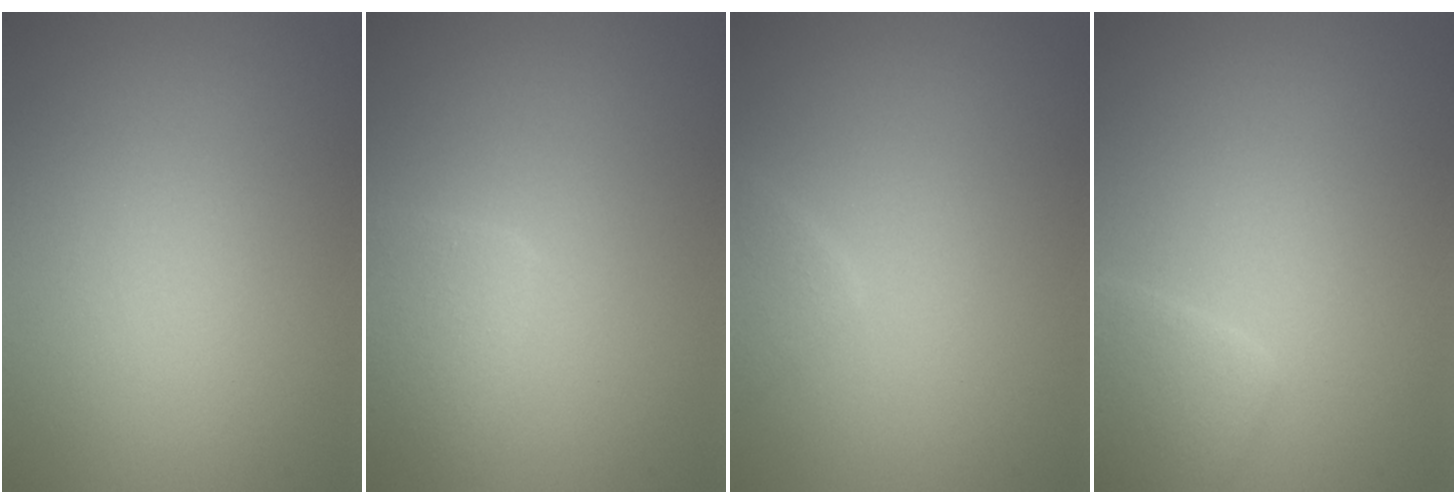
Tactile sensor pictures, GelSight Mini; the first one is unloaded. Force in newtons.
{"total": 2.4, "press": 2.4, "slide": 0.1}
{"total": 1.3, "press": 1.3, "slide": 0.0}
{"total": 2.2, "press": 2.2, "slide": 0.1}